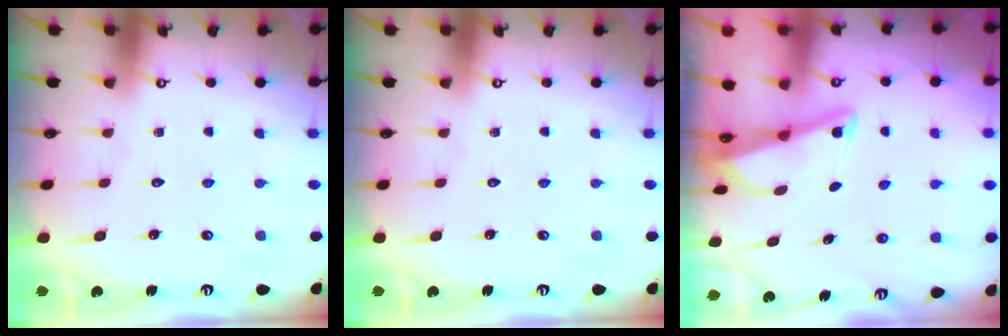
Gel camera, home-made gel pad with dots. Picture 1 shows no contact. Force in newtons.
{"total": 0.0}
{"total": 2.0, "press": 2.0, "slide": 0.2}